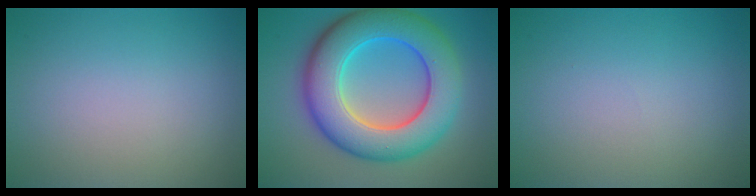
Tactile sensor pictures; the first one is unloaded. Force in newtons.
{"total": 11.1, "press": 11.1, "slide": 0.3}
{"total": 0.0}